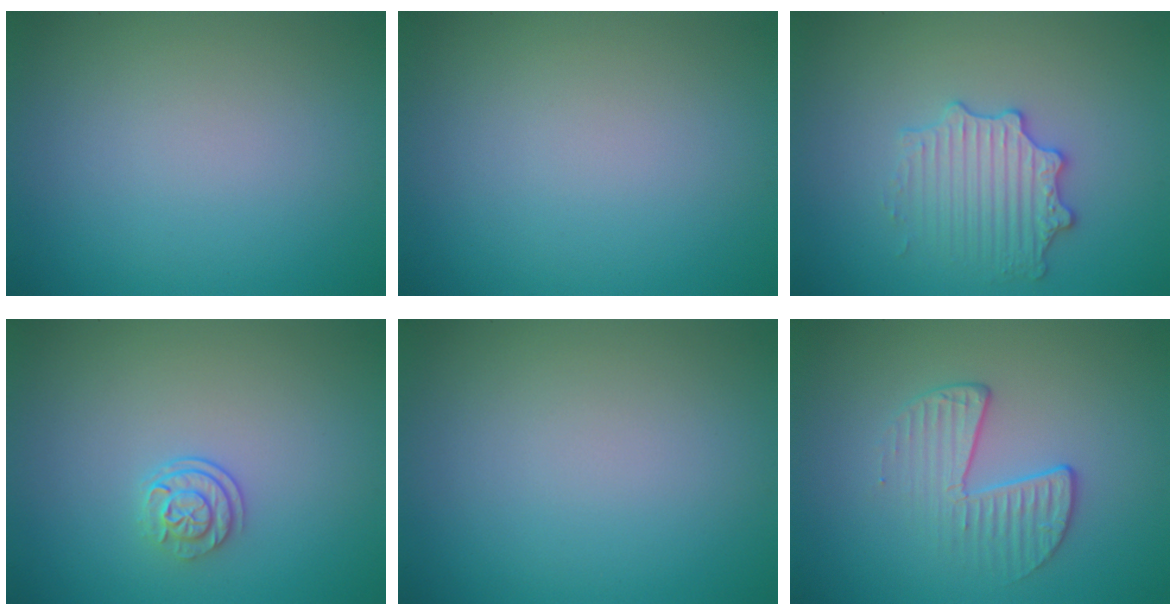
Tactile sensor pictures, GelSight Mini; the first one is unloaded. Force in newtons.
{"total": 0.0}
{"total": 3.1, "press": 3.0, "slide": 0.5}
{"total": 2.2, "press": 1.7, "slide": 1.4}
{"total": 0.0}
{"total": 2.4, "press": 1.7, "slide": 1.8}